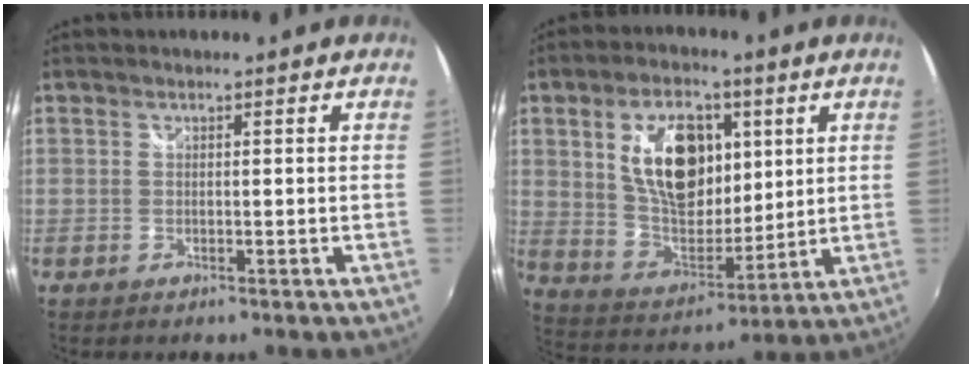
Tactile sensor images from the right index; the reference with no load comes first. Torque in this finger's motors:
{"motor_torque": [1.25, 0.89, 0.38, 0.09]}